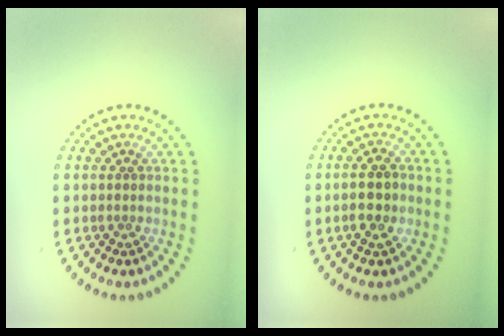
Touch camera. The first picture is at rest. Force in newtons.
{"total": 2.6, "press": 2.6, "slide": 0.4}